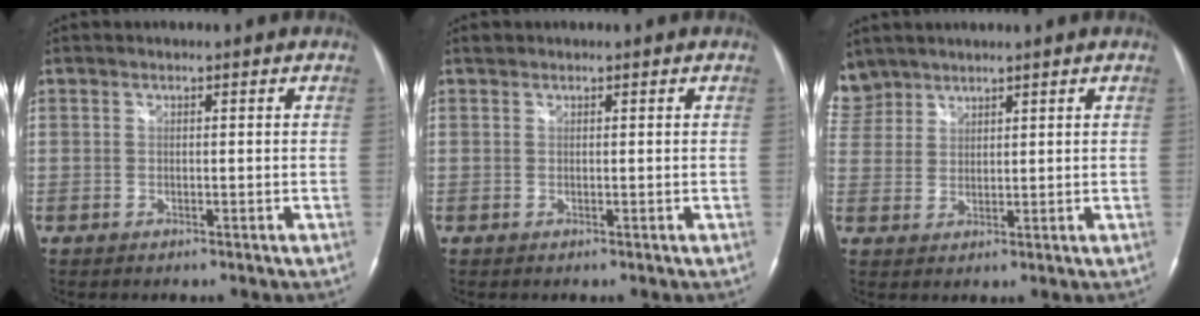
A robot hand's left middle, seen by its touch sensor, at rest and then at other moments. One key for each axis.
{"total": 0.5, "fx": 0.5, "fy": 0.3, "fz": 0.0, "tx": -0.006, "ty": 0.009, "tz": 0.009}
{"total": 5.8, "fx": 4.8, "fy": 3.2, "fz": -0.2, "tx": 0.003, "ty": 0.010, "tz": 0.103}